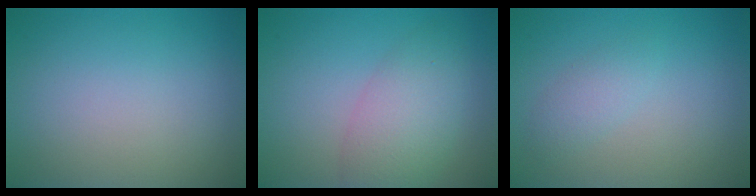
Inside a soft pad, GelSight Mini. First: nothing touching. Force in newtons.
{"total": 4.8, "press": 4.8, "slide": 0.2}
{"total": 1.5, "press": 1.5, "slide": 0.1}